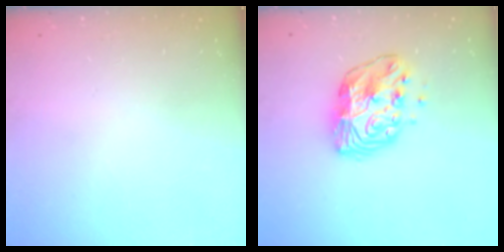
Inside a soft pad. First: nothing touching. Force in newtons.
{"total": 11.9, "press": 11.9, "slide": 0.8}